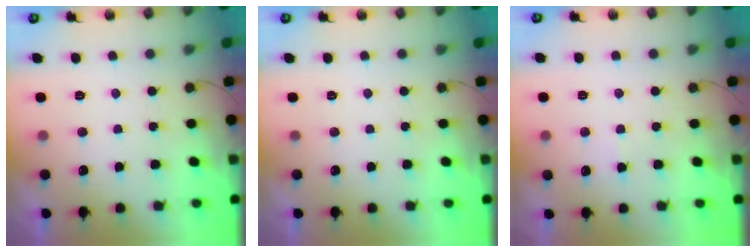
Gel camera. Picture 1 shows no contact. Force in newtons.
{"total": 0.0}
{"total": 3.4, "press": 3.4, "slide": 0.3}